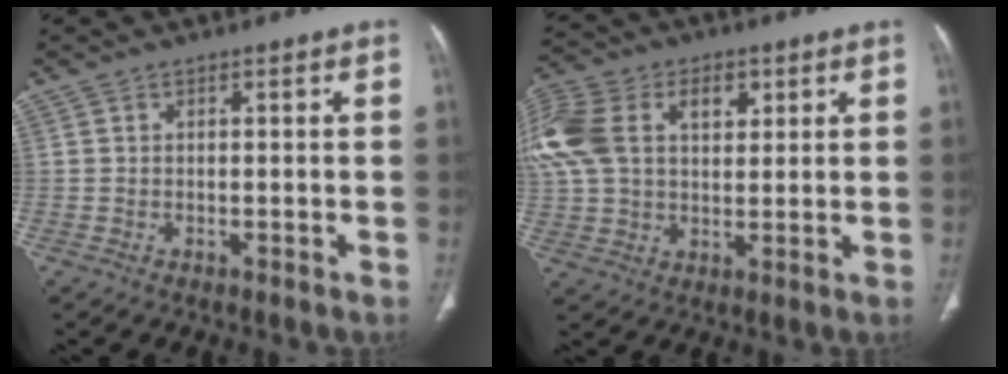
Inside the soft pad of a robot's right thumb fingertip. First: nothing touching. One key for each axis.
{"total": 21.4, "fx": 7.0, "fy": 14.2, "fz": 14.3, "tx": -0.317, "ty": 0.038, "tz": 0.128}